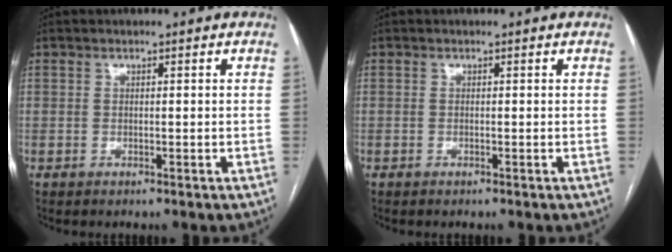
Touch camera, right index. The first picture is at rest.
{"total": 0.0}